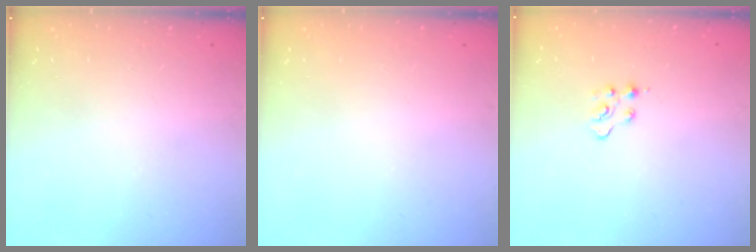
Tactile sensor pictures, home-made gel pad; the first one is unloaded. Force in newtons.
{"total": 0.0}
{"total": 4.8, "press": 4.7, "slide": 0.6}